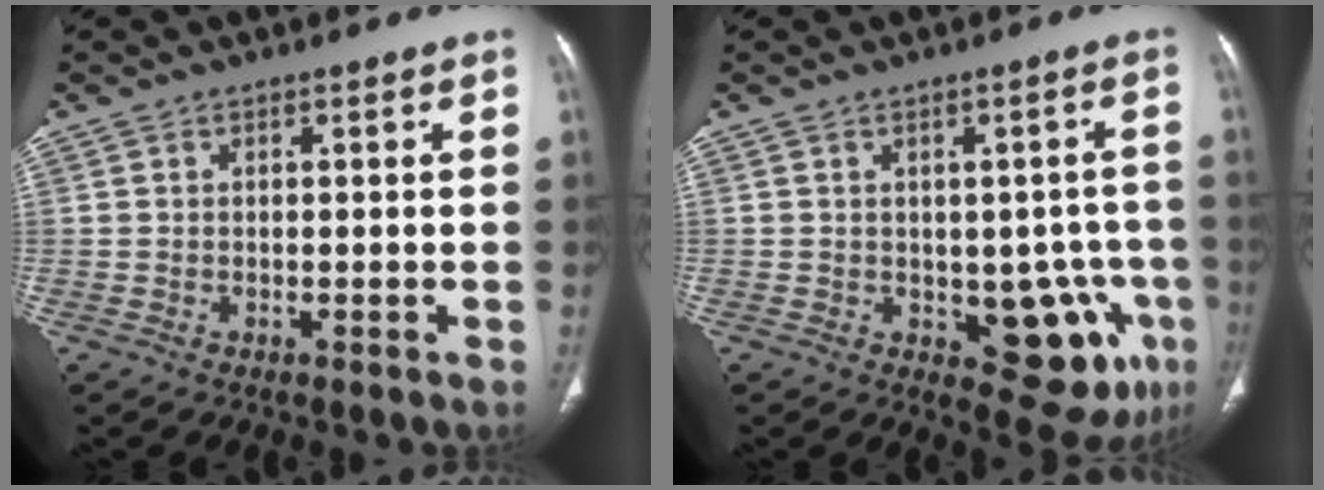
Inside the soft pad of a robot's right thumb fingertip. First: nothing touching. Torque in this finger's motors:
{"motor_torque": [2.74, 2.27, 1.31, -1.49, 0.41]}